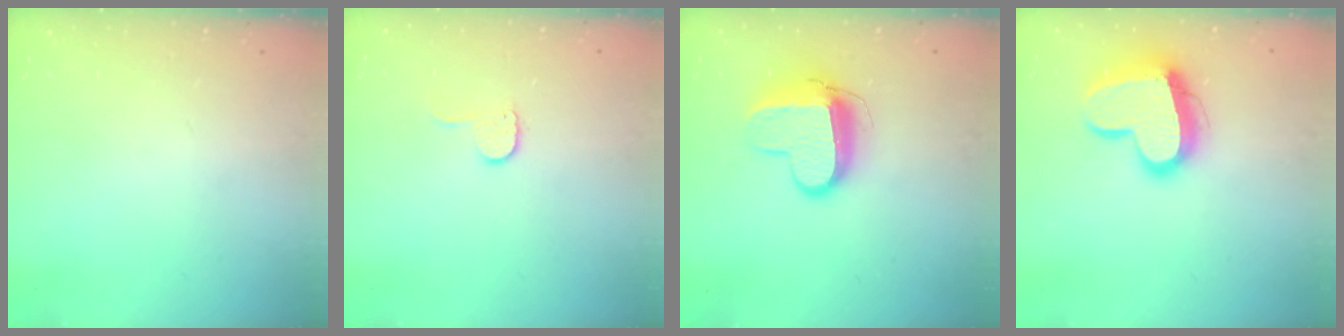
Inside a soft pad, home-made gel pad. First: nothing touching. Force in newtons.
{"total": 5.4, "press": 5.4, "slide": 0.5}
{"total": 11.6, "press": 11.5, "slide": 1.3}
{"total": 16.7, "press": 16.6, "slide": 1.4}